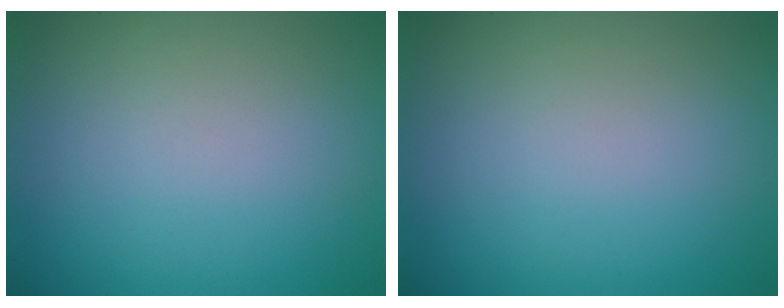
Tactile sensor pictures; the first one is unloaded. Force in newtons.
{"total": 0.0}